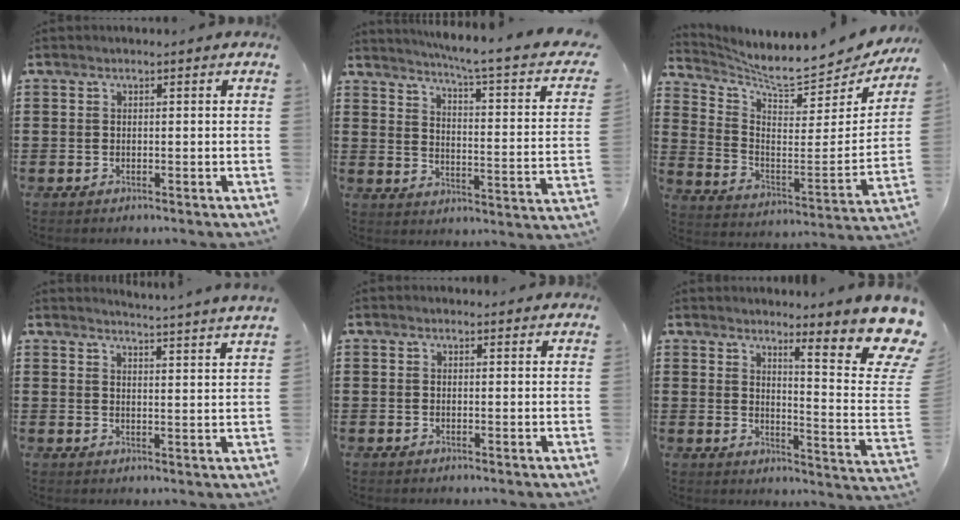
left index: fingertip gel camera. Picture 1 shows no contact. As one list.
[{"total": 5.3, "force": [3.9, -1.0, 3.4], "torque": [-0.077, -0.043, 0.056]}, {"total": 6.7, "force": [6.0, 0.5, 2.9], "torque": [-0.079, -0.060, 0.095]}, {"total": 3.7, "force": [3.5, -1.1, 0.3], "torque": [-0.010, -0.032, 0.057]}, {"total": 0.9, "force": [0.8, 0.5, 0.0], "torque": [-0.003, 0.002, 0.015]}, {"total": 10.7, "force": [7.4, 1.0, 7.7], "torque": [-0.112, -0.068, 0.117]}]